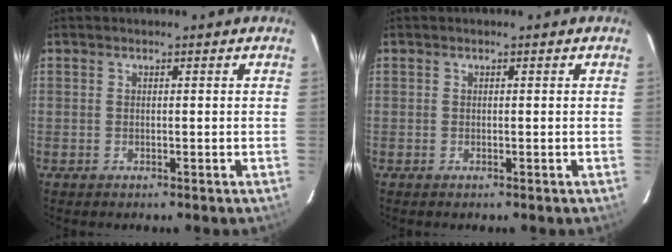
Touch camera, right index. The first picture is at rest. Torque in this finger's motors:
{"motor_torque": [-0.01, -0.01, -0.03, 0.00]}